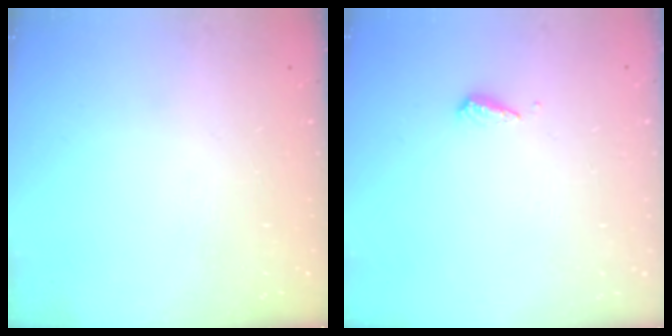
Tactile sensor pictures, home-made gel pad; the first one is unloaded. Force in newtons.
{"total": 3.0, "press": 3.0, "slide": 0.2}